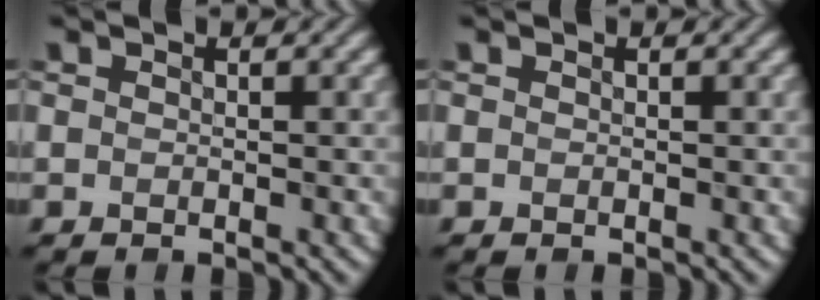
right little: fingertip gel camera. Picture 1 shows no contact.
{"total": 0.0}